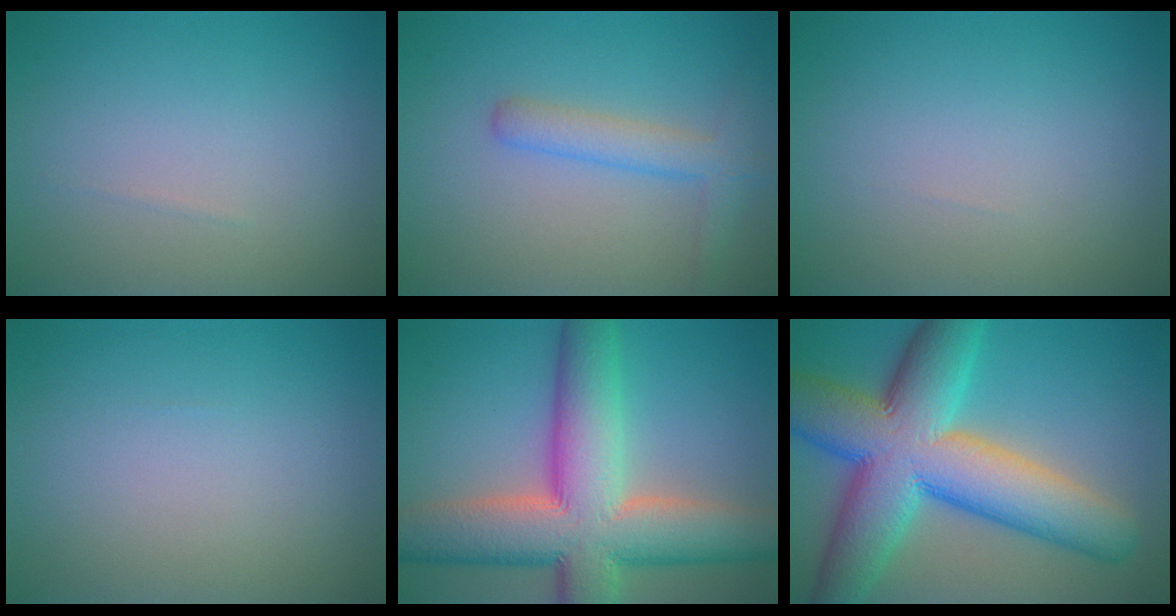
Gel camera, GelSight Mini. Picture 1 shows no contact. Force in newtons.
{"total": 2.9, "press": 2.9, "slide": 0.2}
{"total": 0.0}
{"total": 0.0}
{"total": 12.8, "press": 12.8, "slide": 0.6}
{"total": 13.8, "press": 13.8, "slide": 0.6}